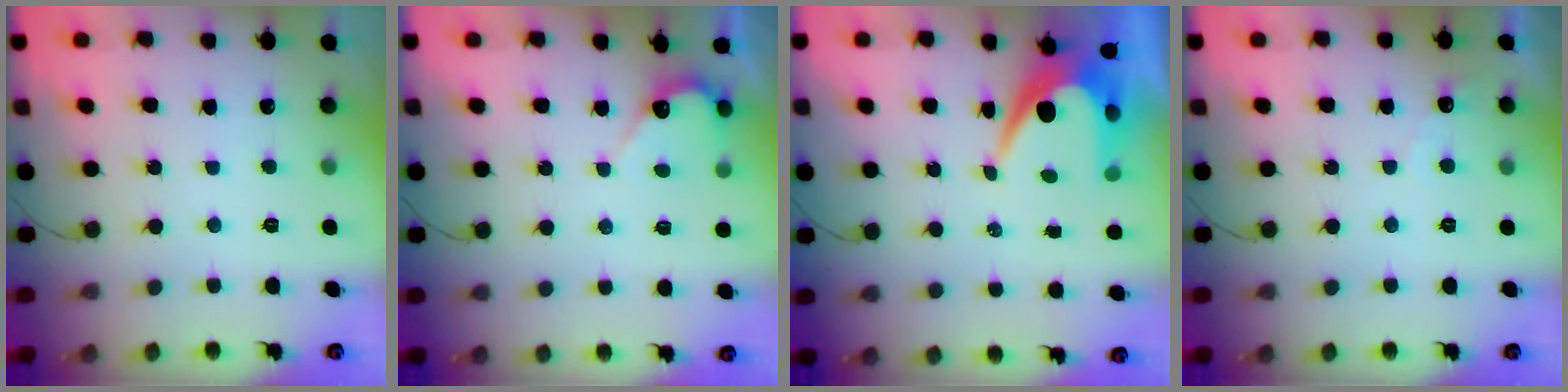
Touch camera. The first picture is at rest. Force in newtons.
{"total": 4.5, "press": 4.4, "slide": 0.4}
{"total": 8.5, "press": 8.5, "slide": 0.6}
{"total": 2.7, "press": 2.7, "slide": 0.1}